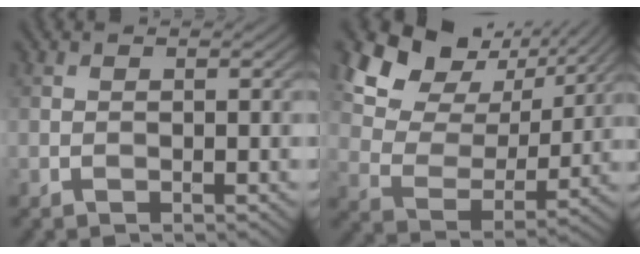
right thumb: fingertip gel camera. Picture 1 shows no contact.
{"total": 13.0, "force": [7.8, 7.9, 6.8], "torque": [-0.159, 0.018, 0.127]}